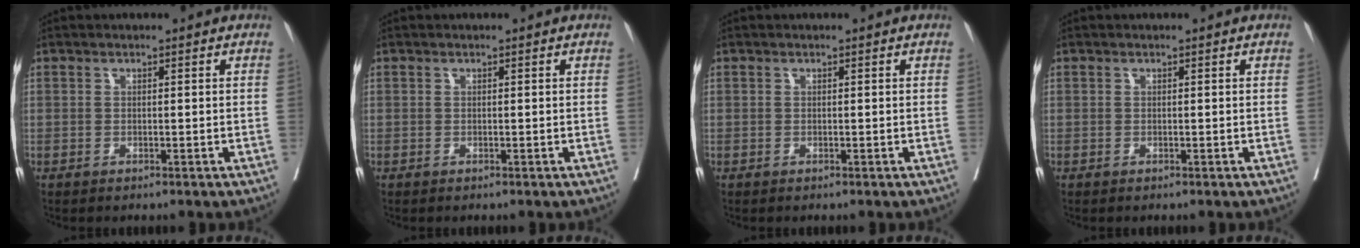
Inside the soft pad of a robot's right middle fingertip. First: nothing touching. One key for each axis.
{"total": 0.0}
{"total": 0.0}
{"total": 0.0}